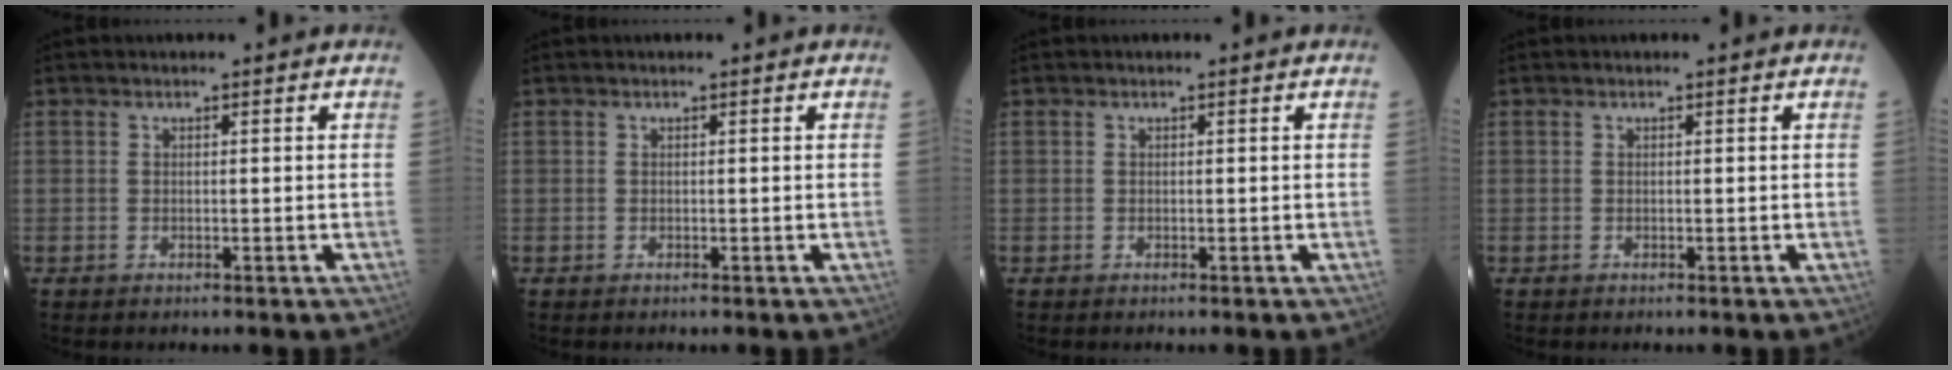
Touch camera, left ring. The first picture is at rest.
{"total": 0.0}
{"total": 0.0}
{"total": 0.0}